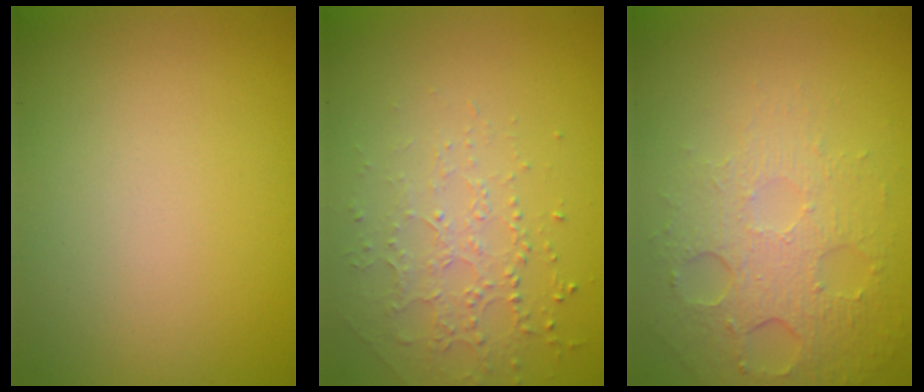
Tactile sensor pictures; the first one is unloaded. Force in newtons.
{"total": 1.7, "press": 1.5, "slide": 0.8}
{"total": 5.1, "press": 3.6, "slide": 3.6}